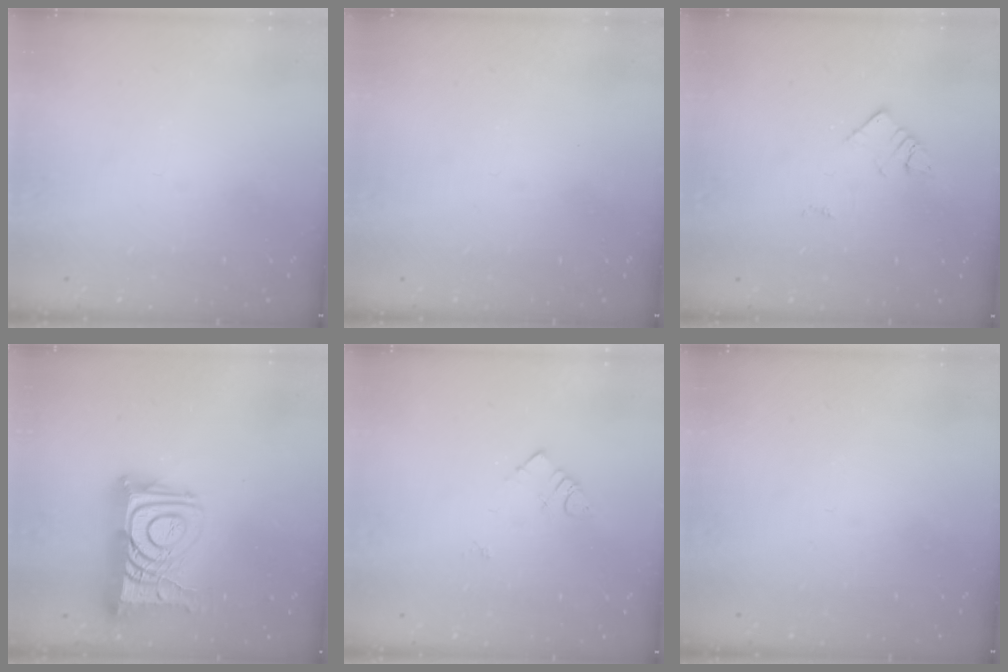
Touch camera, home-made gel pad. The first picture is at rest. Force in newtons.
{"total": 0.0}
{"total": 3.3, "press": 3.3, "slide": 0.2}
{"total": 15.5, "press": 15.4, "slide": 1.5}
{"total": 4.1, "press": 4.0, "slide": 0.7}
{"total": 0.0}